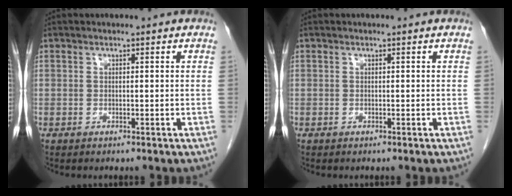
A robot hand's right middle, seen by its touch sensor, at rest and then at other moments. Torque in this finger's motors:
{"motor_torque": [0.85, -0.59, 0.03, -0.03]}